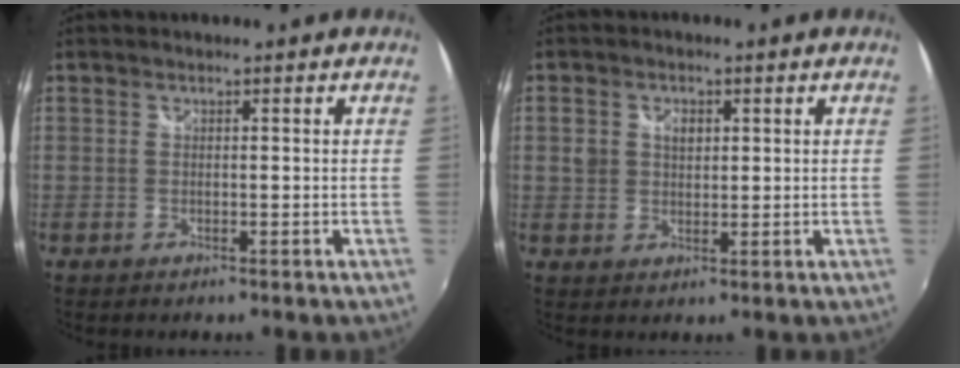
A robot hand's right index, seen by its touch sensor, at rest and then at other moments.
{"total": 3.6, "force": [0.9, 2.8, 2.1], "torque": [-0.032, 0.006, 0.016]}